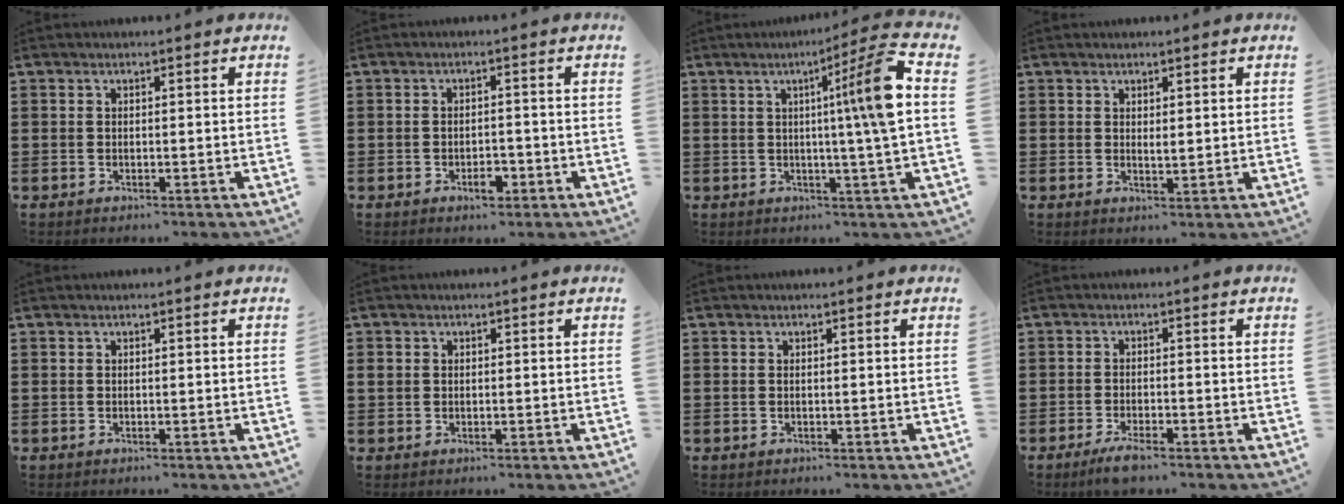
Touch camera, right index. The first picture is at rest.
{"total": 3.0, "force": [-1.5, 1.3, 2.2], "torque": [-0.039, 0.002, -0.027]}
{"total": 11.5, "force": [1.7, -0.7, 11.3], "torque": [-0.175, -0.013, 0.013]}
{"total": 1.1, "force": [0.7, 0.3, 0.9], "torque": [-0.017, 0.004, 0.011]}
{"total": 0.0}
{"total": 1.2, "force": [0.1, 1.1, 0.5], "torque": [-0.013, 0.006, 0.002]}
{"total": 0.0}
{"total": 3.0, "force": [-2.2, 0.3, 1.9], "torque": [-0.038, -0.003, -0.041]}